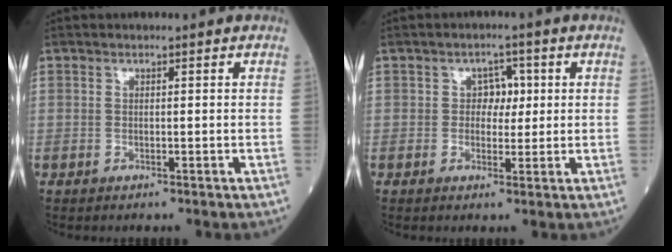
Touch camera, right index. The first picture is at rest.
{"total": 3.1, "force": [0.4, 2.3, 2.0], "torque": [-0.019, 0.007, 0.003]}